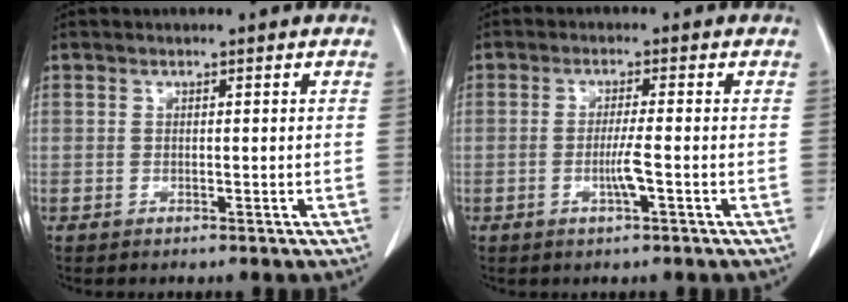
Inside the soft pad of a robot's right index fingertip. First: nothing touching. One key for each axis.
{"total": 3.3, "fx": -0.9, "fy": -0.2, "fz": 3.2, "tx": -0.063, "ty": -0.005, "tz": -0.019}